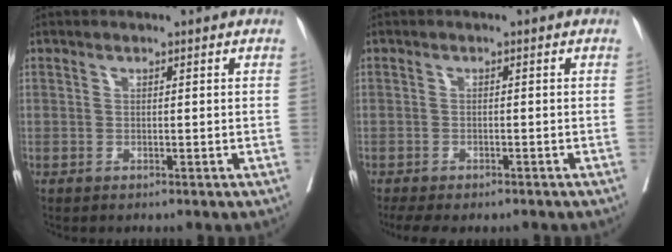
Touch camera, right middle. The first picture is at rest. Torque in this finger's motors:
{"motor_torque": [0.51, -0.47, 0.09, 0.02]}